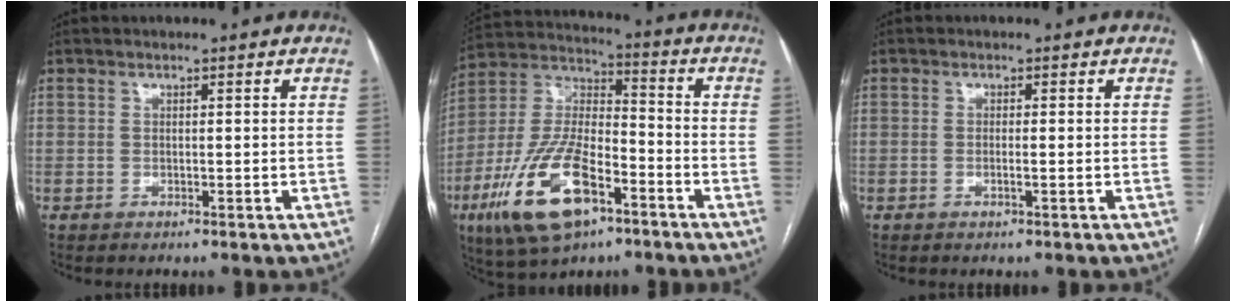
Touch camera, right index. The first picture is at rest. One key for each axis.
{"total": 17.9, "fx": -8.8, "fy": 7.0, "fz": 14.0, "tx": -0.294, "ty": -0.002, "tz": -0.154}
{"total": 1.1, "fx": -0.3, "fy": 0.0, "fz": 1.0, "tx": -0.021, "ty": -0.002, "tz": -0.005}